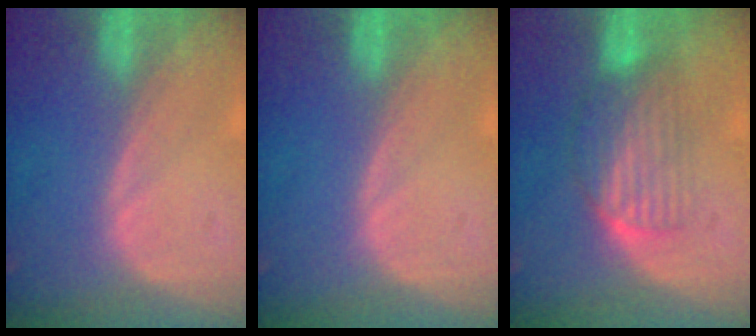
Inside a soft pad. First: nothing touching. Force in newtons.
{"total": 0.0}
{"total": 6.8, "press": 6.0, "slide": 3.2}